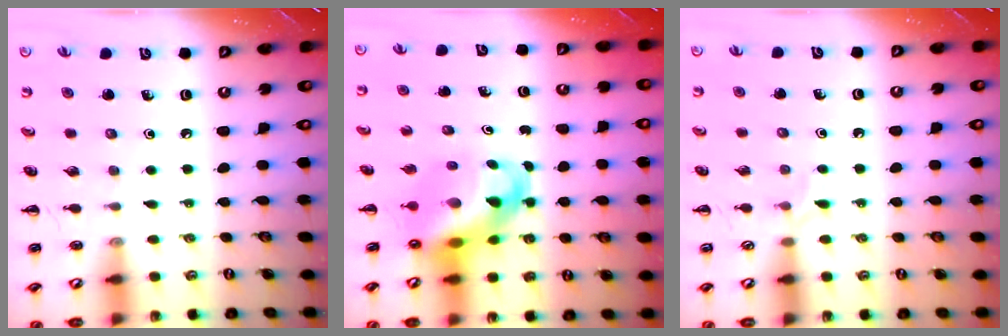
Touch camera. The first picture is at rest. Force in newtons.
{"total": 10.5, "press": 10.1, "slide": 3.1}
{"total": 4.9, "press": 4.5, "slide": 1.9}